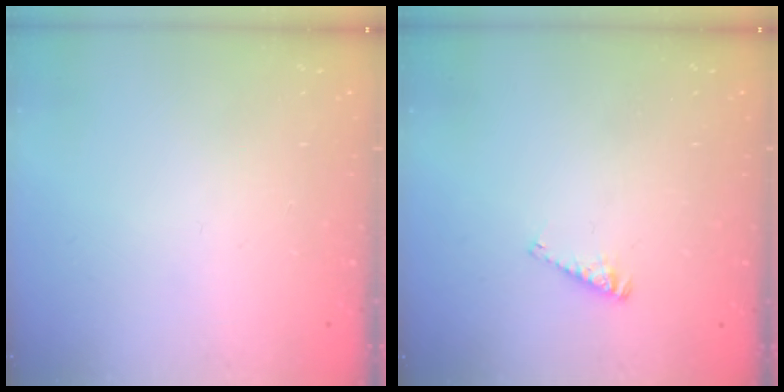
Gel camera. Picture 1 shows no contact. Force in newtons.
{"total": 3.0, "press": 3.0, "slide": 0.3}